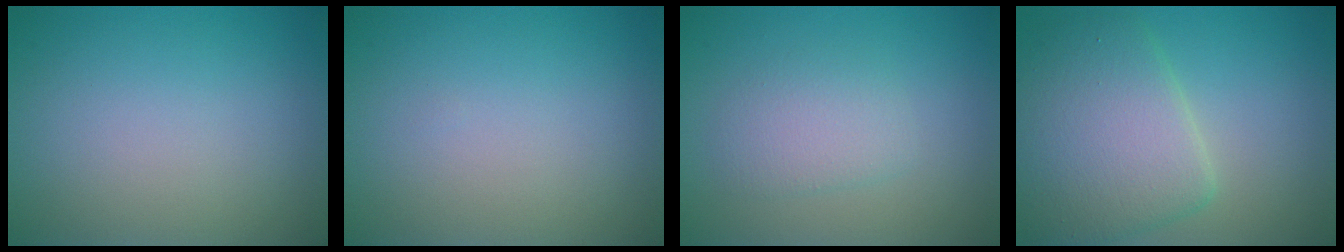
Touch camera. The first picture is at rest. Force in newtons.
{"total": 0.0}
{"total": 2.3, "press": 2.3, "slide": 0.1}
{"total": 7.1, "press": 7.1, "slide": 0.2}